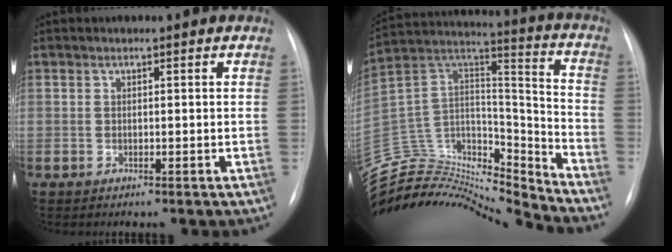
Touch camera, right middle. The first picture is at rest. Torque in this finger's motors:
{"motor_torque": [-0.78, -1.02, -0.20, -0.04]}